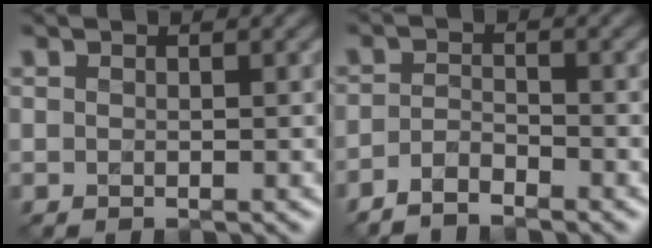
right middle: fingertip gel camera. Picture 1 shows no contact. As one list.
[{"total": 2.2, "force": [-1.9, 0.5, 1.1], "torque": [-0.023, 0.000, -0.043]}]